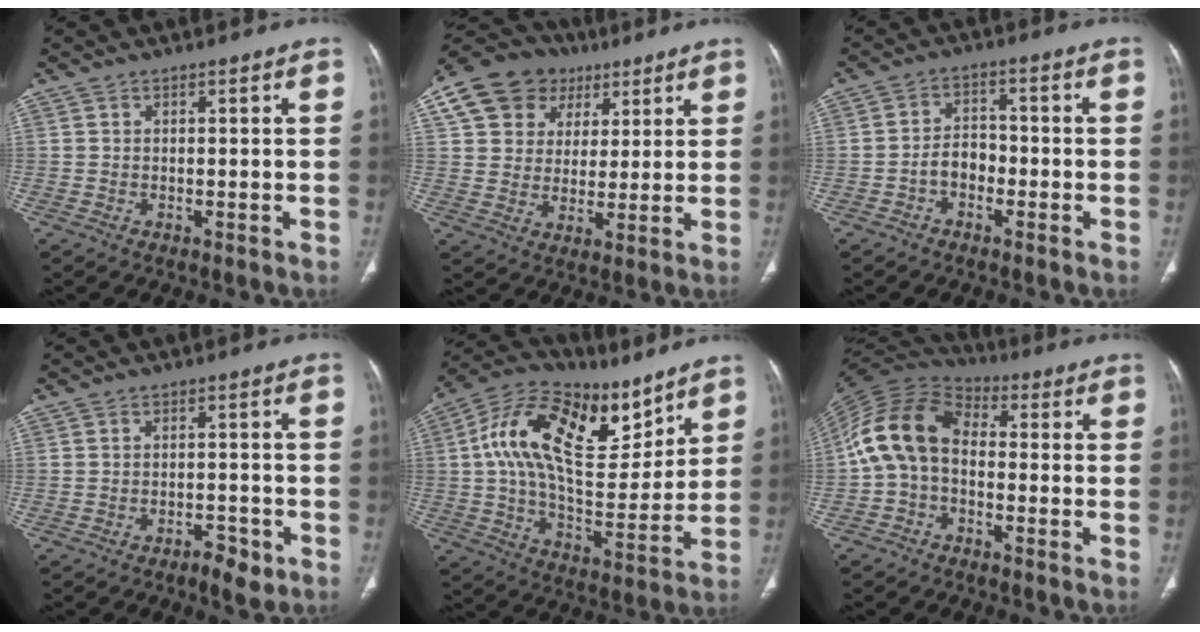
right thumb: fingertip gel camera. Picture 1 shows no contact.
{"total": 15.2, "force": [6.9, 12.3, 5.8], "torque": [-0.080, 0.013, 0.118]}
{"total": 4.4, "force": [-1.9, 3.0, 2.6], "torque": [-0.032, 0.026, -0.039]}
{"total": 3.7, "force": [-2.3, 1.5, 2.6], "torque": [-0.033, 0.012, -0.032]}
{"total": 23.2, "force": [10.2, 12.0, 17.1], "torque": [-0.264, -0.022, 0.174]}
{"total": 13.2, "force": [-0.9, 8.9, 9.7], "torque": [-0.186, 0.041, -0.032]}